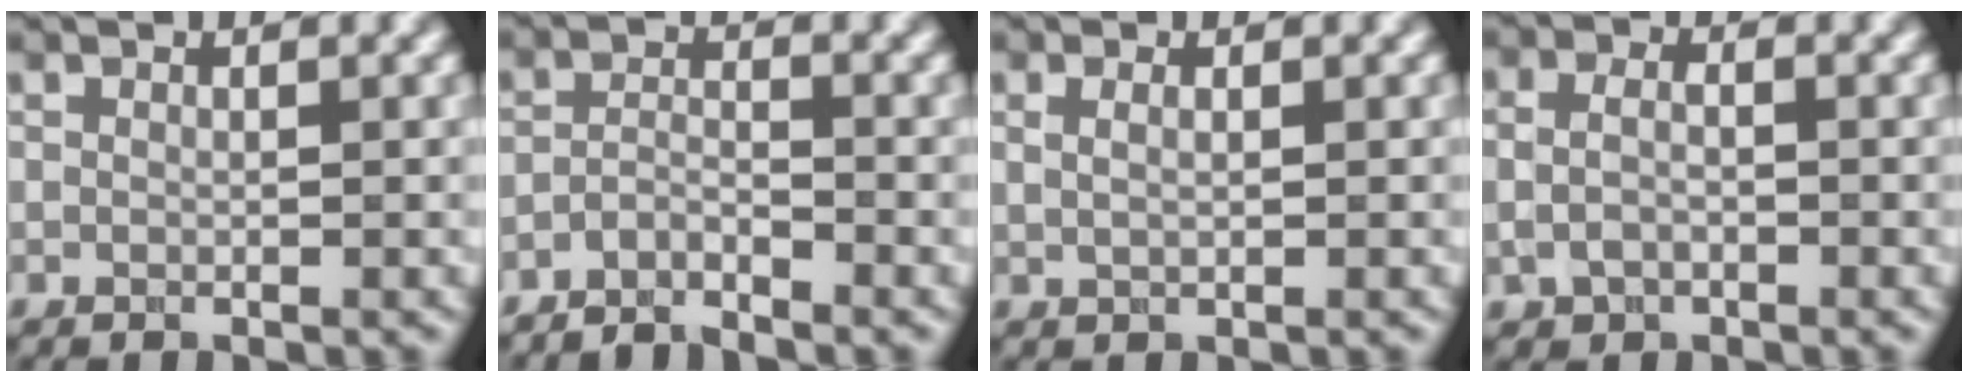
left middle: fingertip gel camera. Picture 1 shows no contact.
{"total": 2.1, "force": [-2.0, 0.2, 0.7], "torque": [-0.014, 0.003, -0.044]}
{"total": 1.5, "force": [0.7, 0.7, 1.1], "torque": [-0.012, -0.003, 0.006]}
{"total": 2.1, "force": [-0.5, 1.5, 1.4], "torque": [-0.031, -0.001, -0.010]}